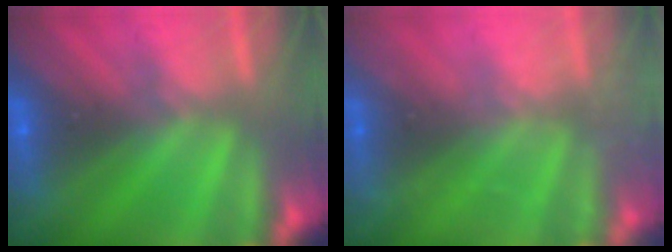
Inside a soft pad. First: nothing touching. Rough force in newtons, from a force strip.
{"total": 2.2}